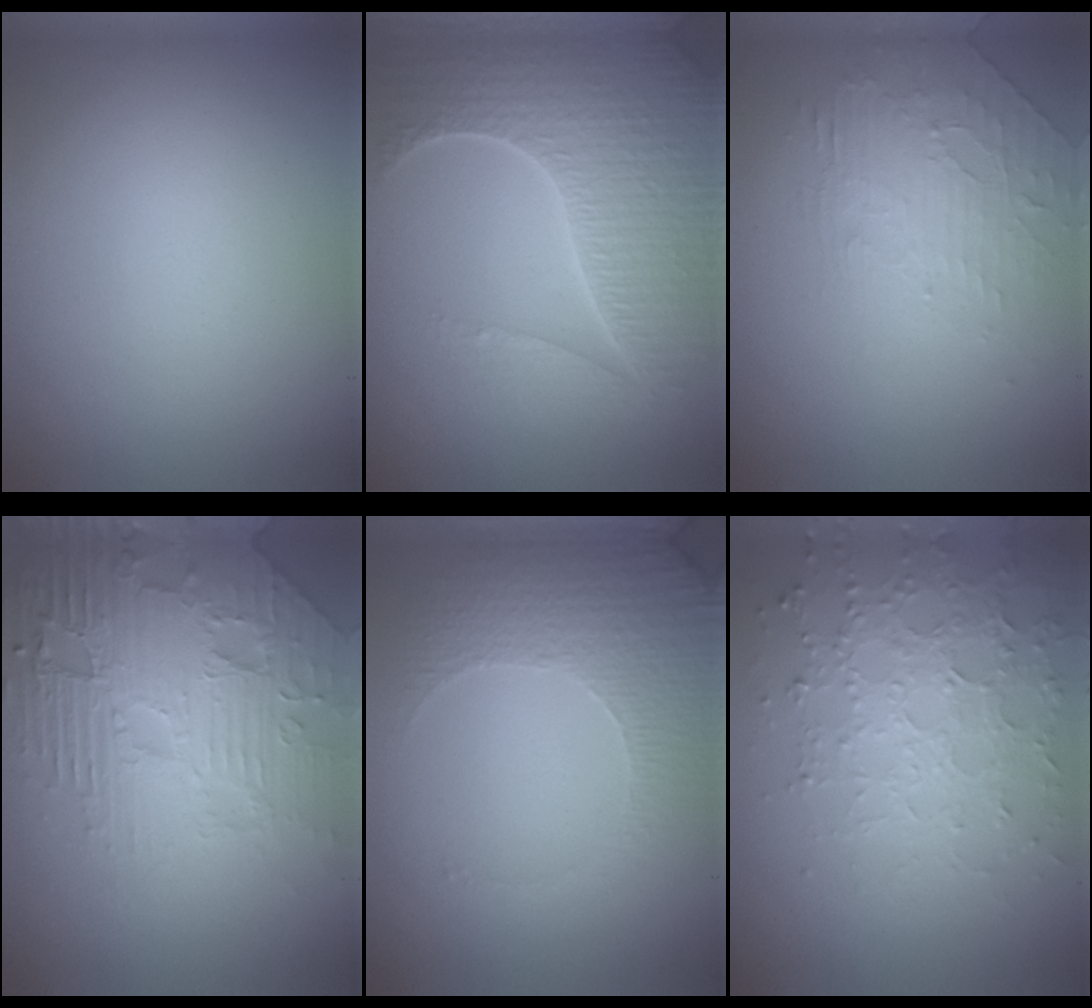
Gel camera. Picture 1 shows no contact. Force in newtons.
{"total": 7.4, "press": 5.4, "slide": 5.1}
{"total": 2.1, "press": 1.2, "slide": 1.7}
{"total": 8.3, "press": 6.1, "slide": 5.7}
{"total": 4.8, "press": 3.5, "slide": 3.4}
{"total": 4.0, "press": 4.0, "slide": 0.3}